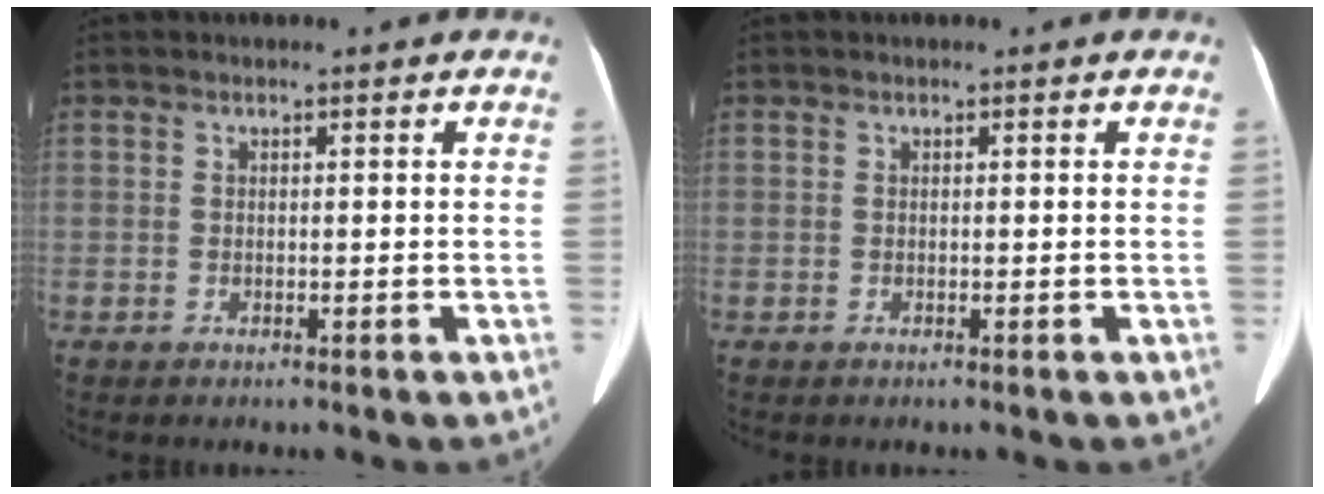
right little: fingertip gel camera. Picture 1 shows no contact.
{"total": 0.0}